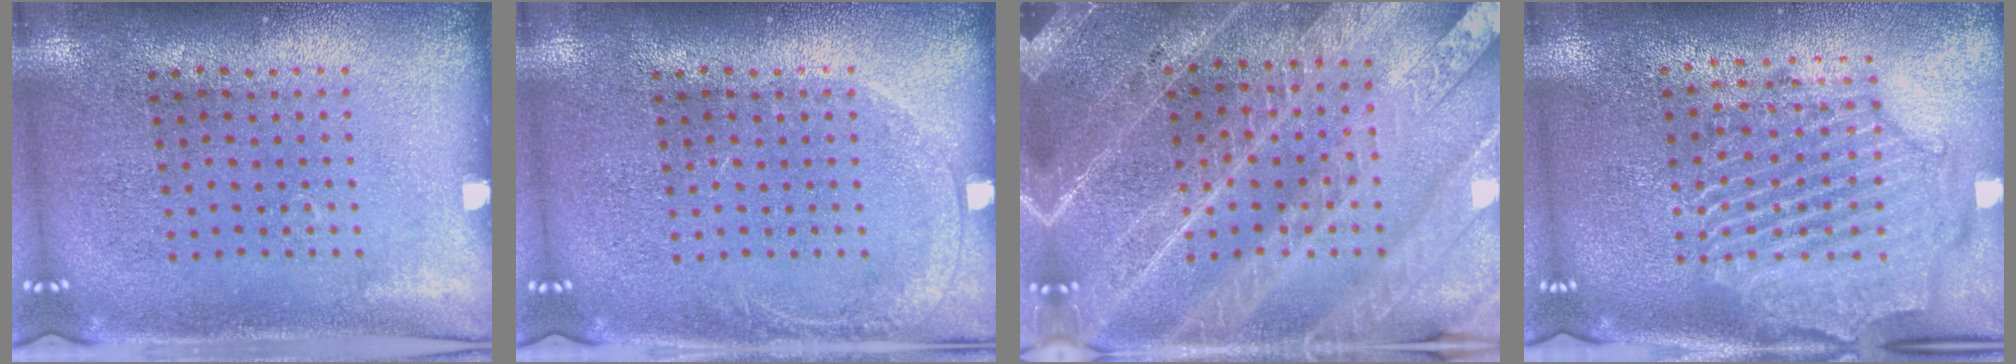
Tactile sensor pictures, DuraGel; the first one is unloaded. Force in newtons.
{"total": 1.0, "press": 1.0, "slide": 0.2}
{"total": 4.1, "press": 3.7, "slide": 1.6}
{"total": 2.4, "press": 2.2, "slide": 0.8}